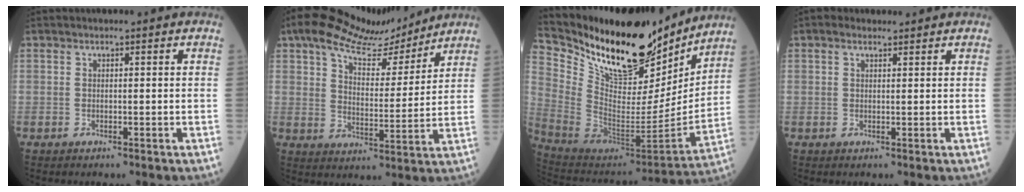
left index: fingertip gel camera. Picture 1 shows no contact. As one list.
[{"total": 13.0, "force": [10.8, 3.9, 6.2], "torque": [-0.113, 0.016, 0.170]}, {"total": 24.4, "force": [20.2, 7.4, 11.6], "torque": [-0.219, -0.033, 0.339]}, {"total": 1.2, "force": [0.9, 0.6, 0.5], "torque": [-0.018, 0.009, 0.014]}]